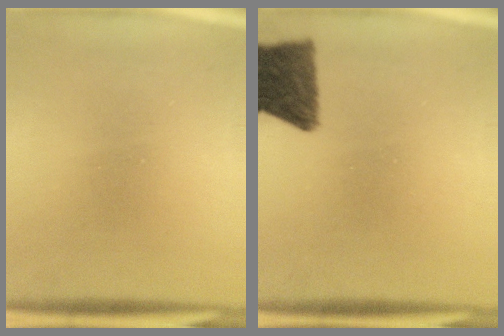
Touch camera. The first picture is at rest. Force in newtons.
{"total": 10.8}